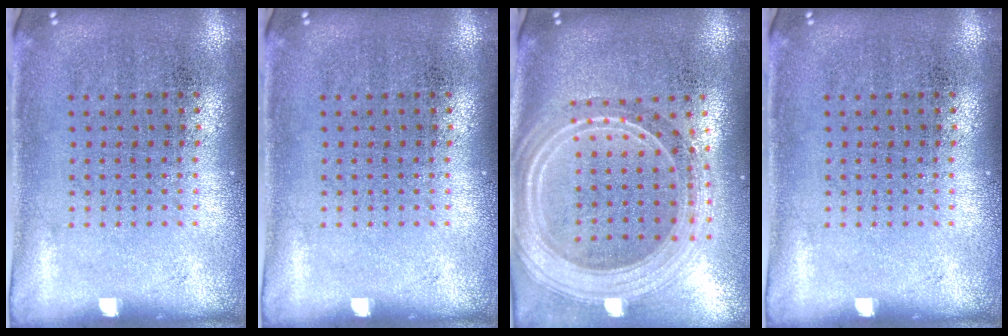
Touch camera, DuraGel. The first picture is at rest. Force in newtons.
{"total": 0.0}
{"total": 2.7, "press": 2.2, "slide": 1.5}
{"total": 0.0}